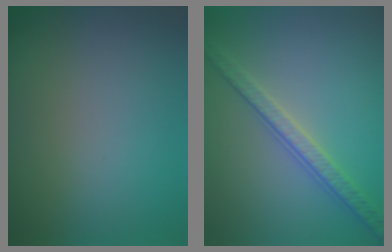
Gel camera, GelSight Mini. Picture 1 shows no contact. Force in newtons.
{"total": 3.6, "press": 3.3, "slide": 1.6}